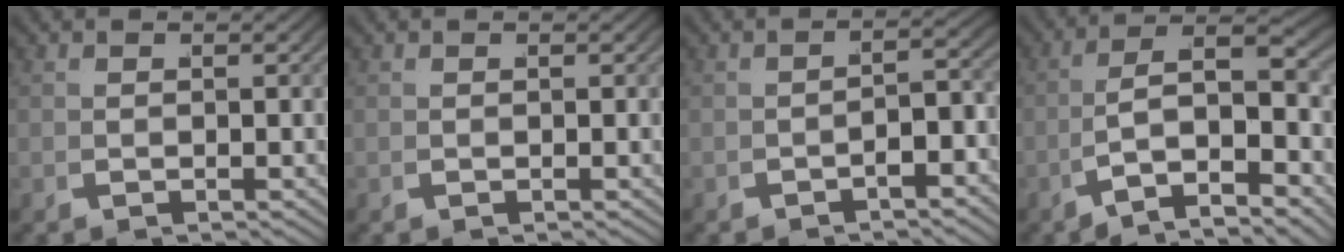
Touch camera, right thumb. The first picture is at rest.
{"total": 0.0}
{"total": 2.2, "force": [-1.4, 0.7, 1.5], "torque": [-0.017, 0.005, -0.022]}
{"total": 9.3, "force": [-1.4, 5.4, 7.5], "torque": [-0.150, -0.030, -0.012]}